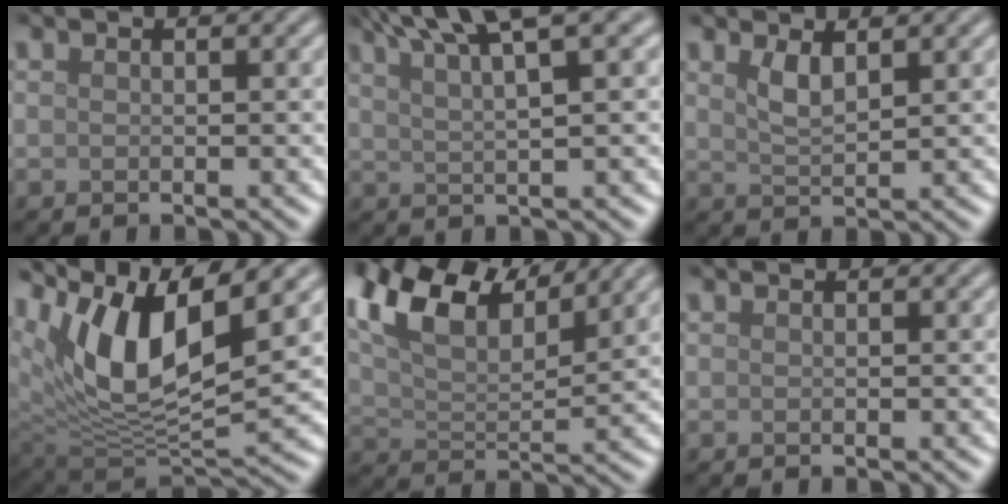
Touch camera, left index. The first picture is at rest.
{"total": 7.7, "force": [5.0, 1.5, 5.6], "torque": [-0.073, 0.025, 0.071]}
{"total": 2.1, "force": [1.3, 0.6, 1.5], "torque": [-0.033, -0.004, 0.027]}
{"total": 10.5, "force": [5.2, 3.9, 8.2], "torque": [-0.158, -0.004, 0.100]}
{"total": 11.3, "force": [7.2, 4.6, 7.4], "torque": [-0.153, 0.034, 0.121]}
{"total": 0.0}